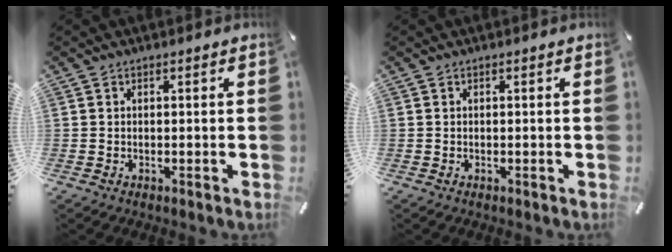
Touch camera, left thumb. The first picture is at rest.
{"total": 0.0}